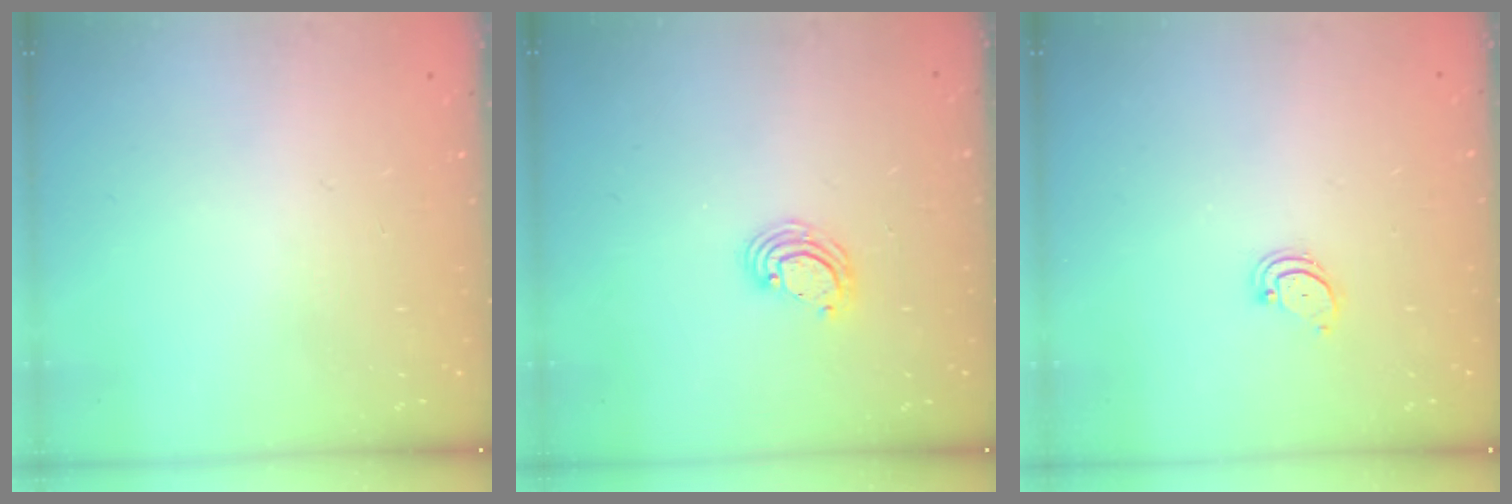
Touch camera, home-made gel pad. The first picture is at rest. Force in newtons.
{"total": 4.8, "press": 4.8, "slide": 0.2}
{"total": 2.2, "press": 2.2, "slide": 0.3}